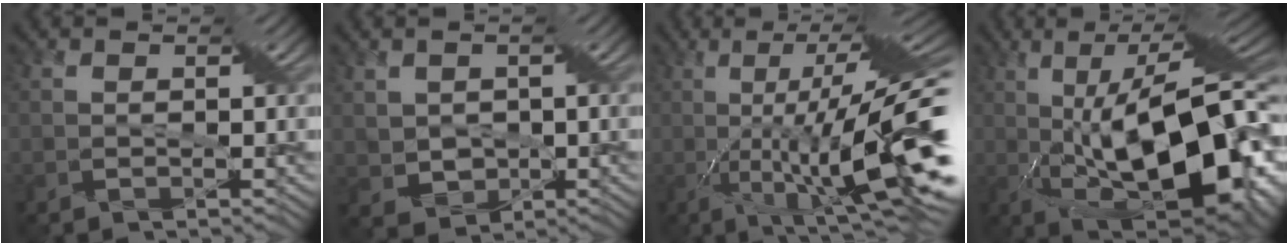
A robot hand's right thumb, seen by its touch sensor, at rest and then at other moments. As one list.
[{"total": 2.9, "force": [0.8, 2.5, 1.1], "torque": [-0.058, -0.017, 0.020]}, {"total": 17.3, "force": [-1.9, 2.2, 17.1], "torque": [-0.273, 0.003, -0.015]}, {"total": 16.5, "force": [-0.2, 4.5, 15.9], "torque": [-0.279, 0.013, 0.002]}]